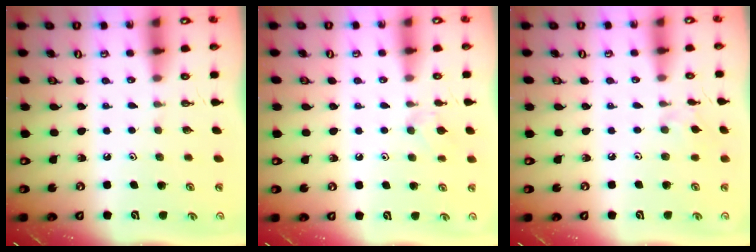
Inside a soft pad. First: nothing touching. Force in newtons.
{"total": 6.0, "press": 6.0, "slide": 1.0}
{"total": 3.8, "press": 3.7, "slide": 0.6}